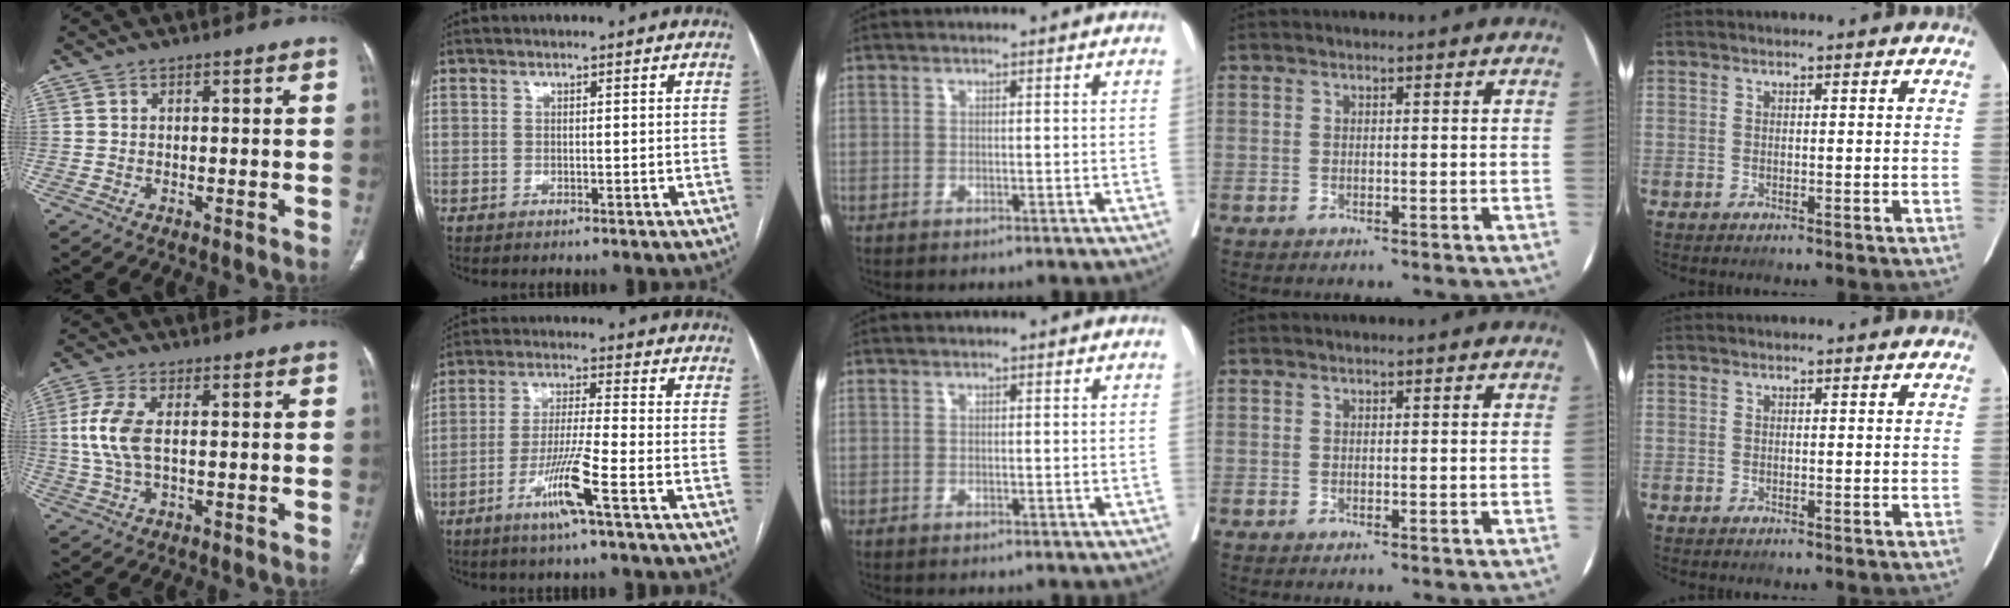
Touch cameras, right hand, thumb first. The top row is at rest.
{"thumb": {"total": 7.5, "force": [0.5, 3.5, 6.6], "torque": [-0.163, 0.003, 0.008]}, "index": {"total": 8.4, "force": [-4.1, -1.0, 7.3], "torque": [-0.142, -0.013, -0.081]}}